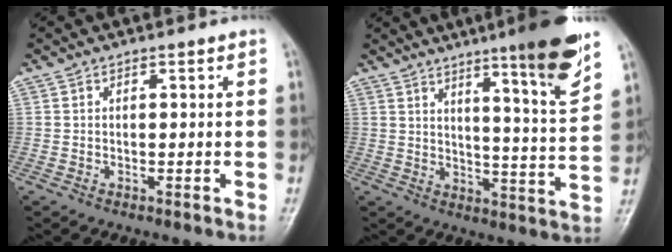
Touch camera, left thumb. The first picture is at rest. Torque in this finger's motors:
{"motor_torque": [4.48, 0.53, 1.45, -1.31, 0.31]}